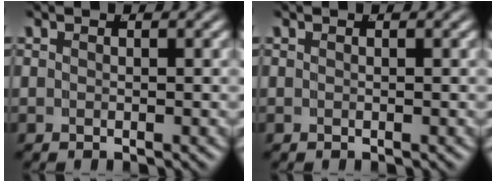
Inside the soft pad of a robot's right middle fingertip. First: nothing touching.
{"total": 0.0}